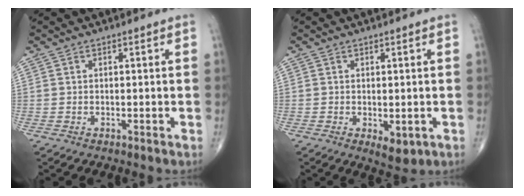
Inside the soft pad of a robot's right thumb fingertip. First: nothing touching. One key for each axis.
{"total": 3.7, "fx": -1.0, "fy": 1.9, "fz": 3.0, "tx": -0.035, "ty": -0.007, "tz": -0.003}